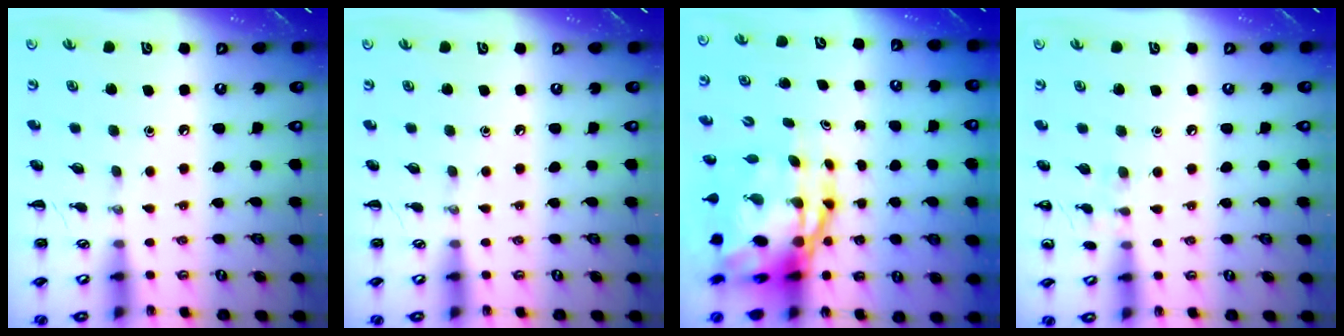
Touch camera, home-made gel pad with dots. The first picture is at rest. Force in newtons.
{"total": 0.0}
{"total": 13.3, "press": 12.8, "slide": 3.6}
{"total": 5.6, "press": 5.4, "slide": 1.6}